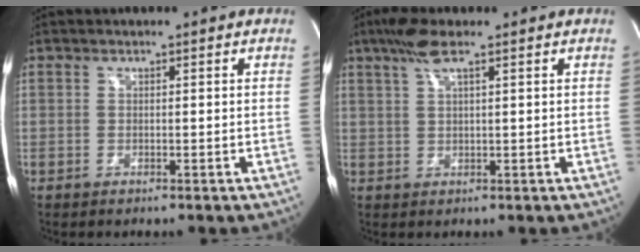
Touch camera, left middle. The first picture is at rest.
{"total": 4.8, "force": [3.0, 0.4, 3.7], "torque": [-0.081, 0.014, 0.058]}